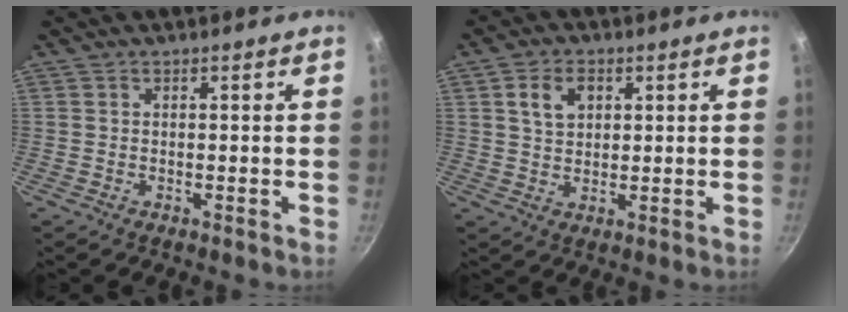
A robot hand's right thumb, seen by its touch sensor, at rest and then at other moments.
{"total": 5.9, "force": [2.1, 4.1, 3.6], "torque": [-0.050, -0.002, 0.037]}